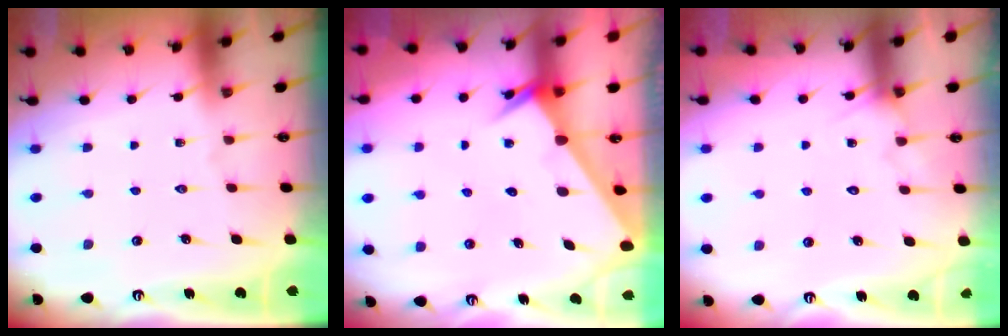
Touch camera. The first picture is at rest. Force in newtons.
{"total": 2.5, "press": 2.5, "slide": 0.1}
{"total": 5.7, "press": 5.7, "slide": 0.4}